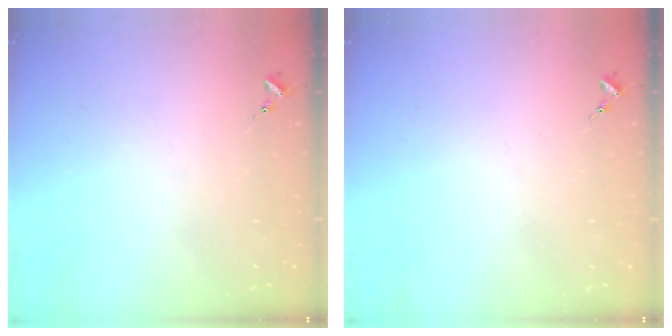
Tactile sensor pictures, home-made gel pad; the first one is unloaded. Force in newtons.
{"total": 0.0}